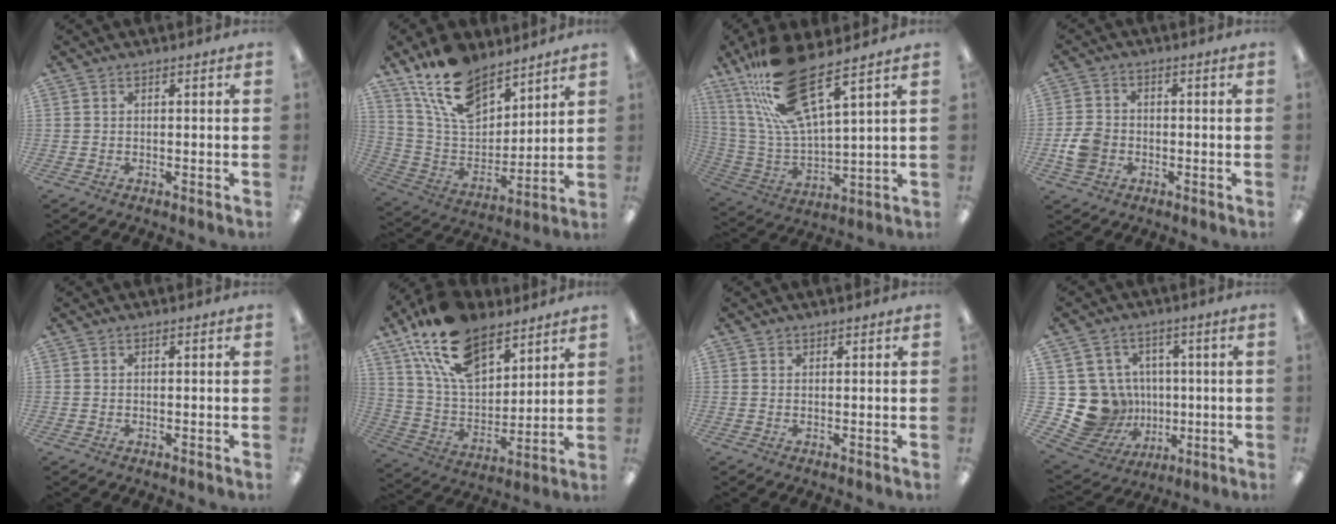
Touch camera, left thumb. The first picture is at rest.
{"total": 17.2, "force": [12.7, 8.4, 8.0], "torque": [-0.167, -0.064, 0.239]}
{"total": 20.4, "force": [14.4, 5.4, 13.5], "torque": [-0.266, -0.077, 0.248]}
{"total": 6.1, "force": [-1.6, 5.0, 3.2], "torque": [-0.057, 0.009, -0.029]}
{"total": 0.0}
{"total": 20.1, "force": [13.6, 10.3, 10.6], "torque": [-0.204, -0.062, 0.251]}
{"total": 0.5, "force": [0.4, 0.3, 0.1], "torque": [-0.002, 0.000, 0.008]}
{"total": 16.2, "force": [-0.9, 15.2, 5.5], "torque": [-0.146, -0.003, 0.020]}